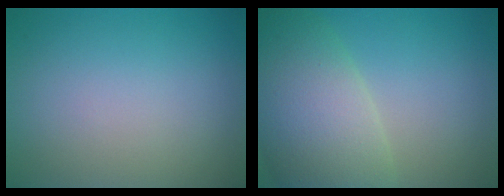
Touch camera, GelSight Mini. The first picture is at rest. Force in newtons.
{"total": 9.6, "press": 9.5, "slide": 0.9}